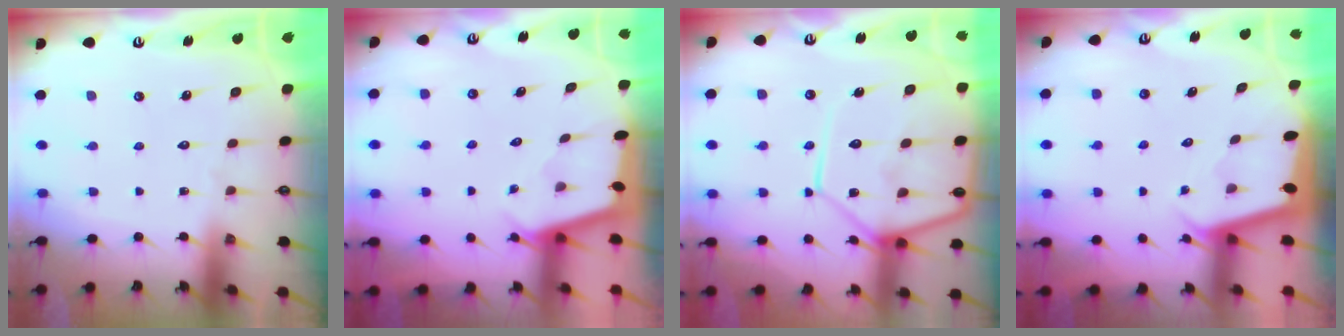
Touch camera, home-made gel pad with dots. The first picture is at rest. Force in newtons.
{"total": 2.0, "press": 2.0, "slide": 0.2}
{"total": 16.2, "press": 16.1, "slide": 1.8}
{"total": 1.9, "press": 1.9, "slide": 0.1}